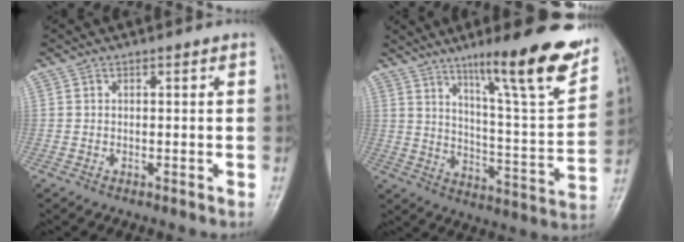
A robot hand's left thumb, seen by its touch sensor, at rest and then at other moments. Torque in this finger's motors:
{"motor_torque": [0.63, 0.41, 1.43, -1.34, 0.09]}